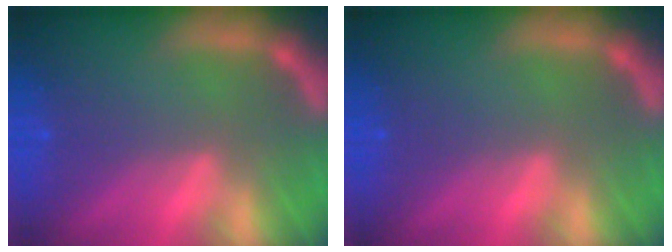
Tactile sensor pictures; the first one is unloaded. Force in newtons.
{"total": 0.0}